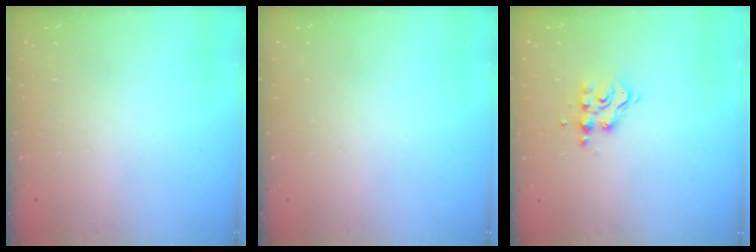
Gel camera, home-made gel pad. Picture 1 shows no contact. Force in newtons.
{"total": 0.0}
{"total": 6.0, "press": 6.0, "slide": 0.3}